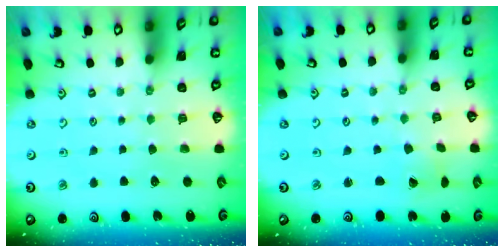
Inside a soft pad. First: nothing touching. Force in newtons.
{"total": 2.1, "press": 2.1, "slide": 0.3}